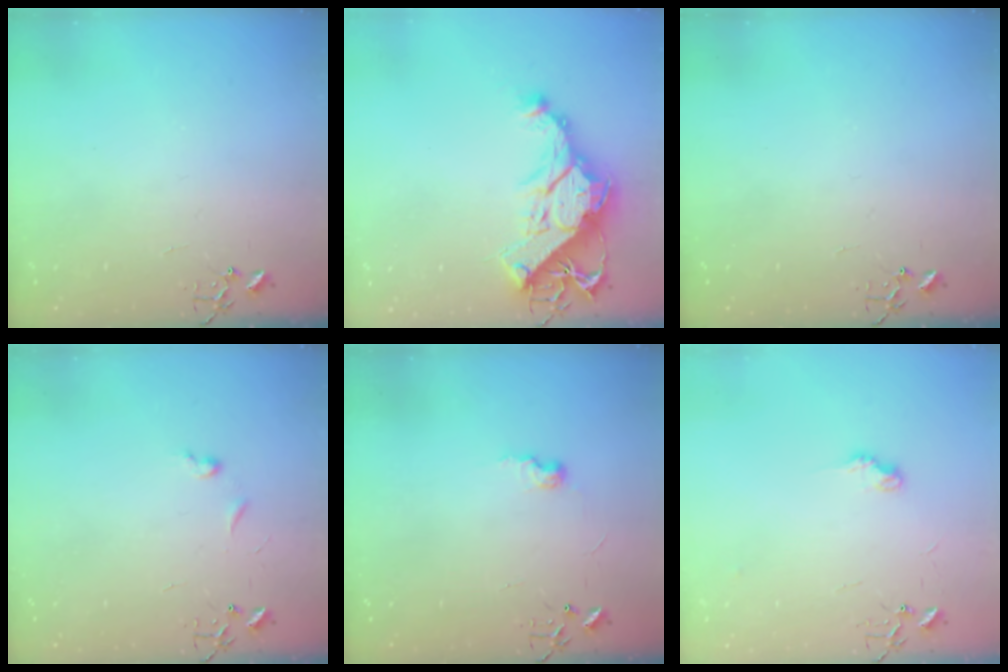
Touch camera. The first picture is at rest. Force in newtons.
{"total": 15.6, "press": 15.4, "slide": 2.1}
{"total": 0.0}
{"total": 4.4, "press": 4.3, "slide": 0.6}
{"total": 7.0, "press": 7.0, "slide": 0.6}
{"total": 7.1, "press": 7.1, "slide": 0.5}